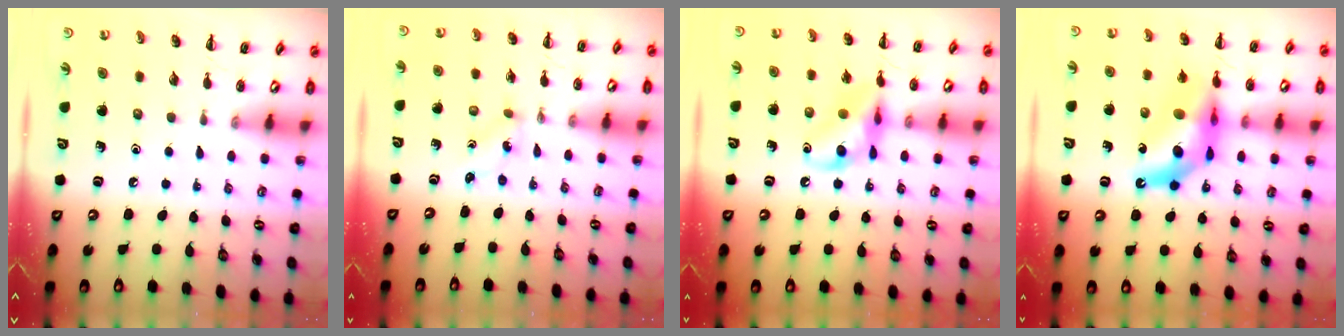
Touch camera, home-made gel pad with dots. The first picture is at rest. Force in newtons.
{"total": 0.0}
{"total": 12.0, "press": 11.9, "slide": 1.8}
{"total": 13.5, "press": 12.9, "slide": 4.0}